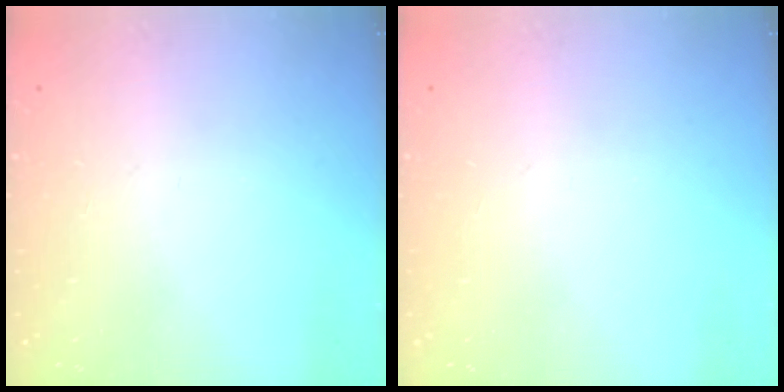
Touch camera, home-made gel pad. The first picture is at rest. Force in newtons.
{"total": 0.0}